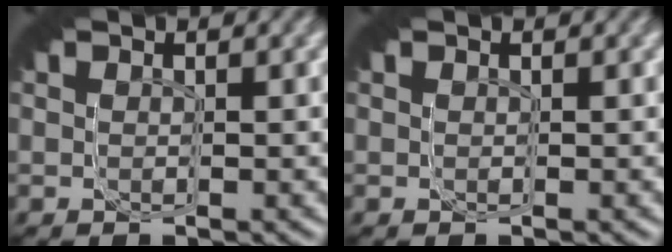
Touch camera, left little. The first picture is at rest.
{"total": 0.0}